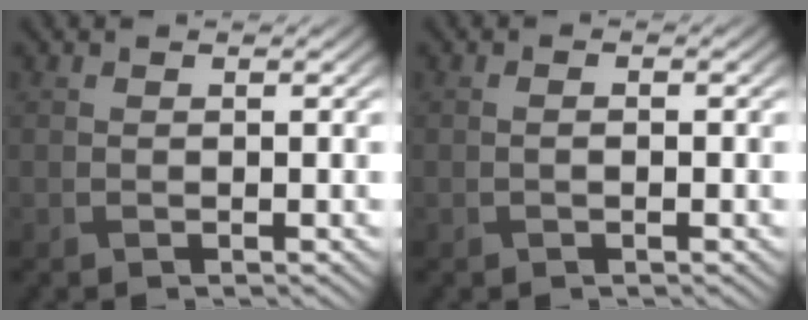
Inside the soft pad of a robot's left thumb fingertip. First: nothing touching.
{"total": 0.6, "force": [-0.1, 0.2, 0.6], "torque": [-0.012, 0.001, 0.000]}